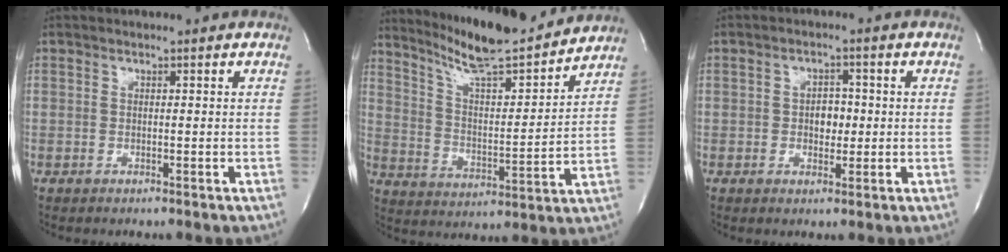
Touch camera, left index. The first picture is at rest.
{"total": 17.1, "force": [15.4, 1.2, 7.2], "torque": [-0.122, -0.010, 0.247]}
{"total": 3.3, "force": [-0.2, 2.1, 2.5], "torque": [-0.033, 0.005, -0.001]}